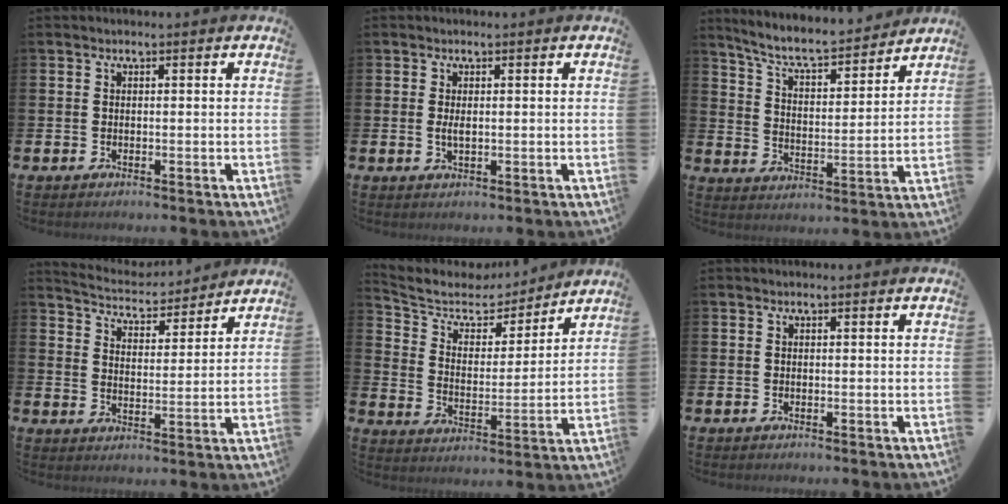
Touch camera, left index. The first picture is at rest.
{"total": 1.4, "force": [0.0, 0.5, 1.3], "torque": [-0.022, 0.001, -0.002]}
{"total": 7.2, "force": [6.6, 1.3, 2.5], "torque": [-0.074, -0.052, 0.110]}
{"total": 5.4, "force": [5.3, 1.0, 0.4], "torque": [-0.036, -0.038, 0.094]}
{"total": 6.9, "force": [6.0, 3.1, 1.6], "torque": [-0.067, -0.044, 0.098]}
{"total": 0.0}